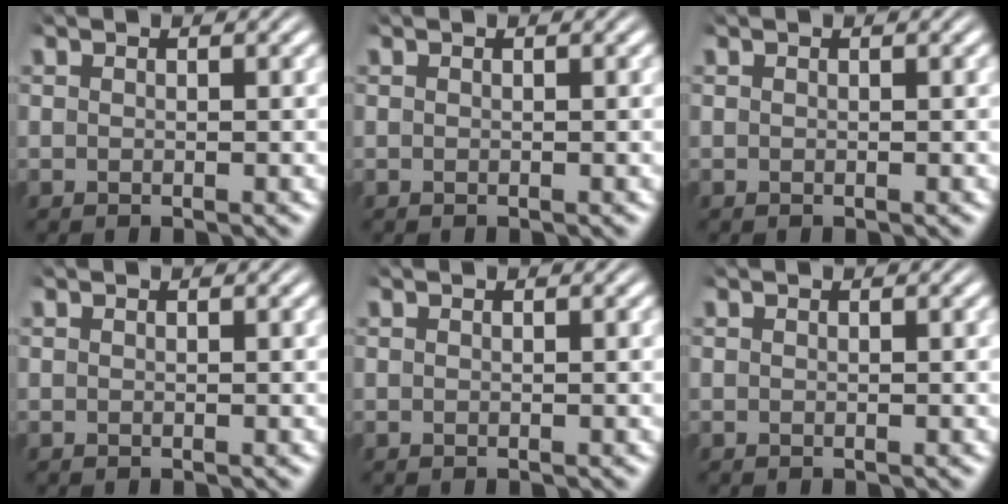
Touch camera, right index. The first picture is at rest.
{"total": 0.0}
{"total": 0.0}
{"total": 0.0}
{"total": 0.0}
{"total": 0.0}